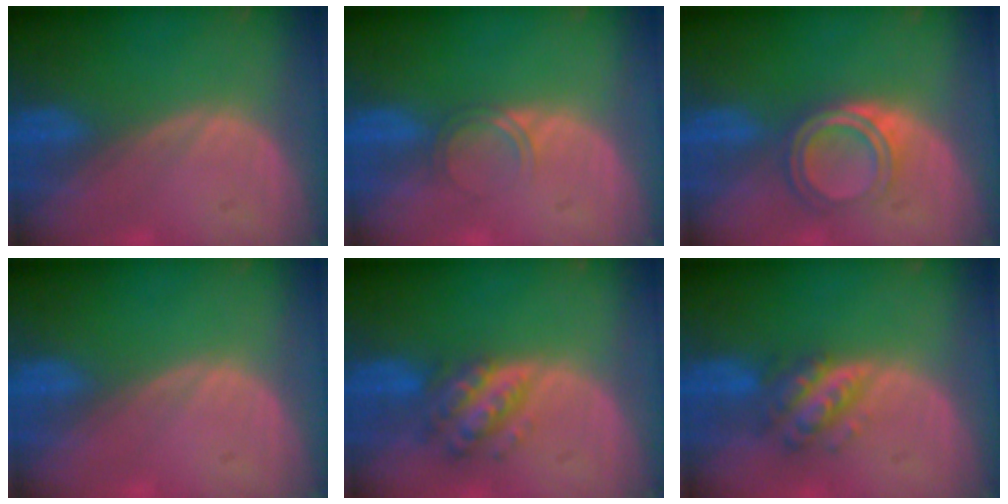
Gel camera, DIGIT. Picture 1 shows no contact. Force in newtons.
{"total": 2.0, "press": 2.0, "slide": 0.2}
{"total": 4.7, "press": 4.6, "slide": 0.7}
{"total": 0.0}
{"total": 6.3, "press": 5.6, "slide": 2.8}
{"total": 5.5, "press": 5.1, "slide": 2.0}